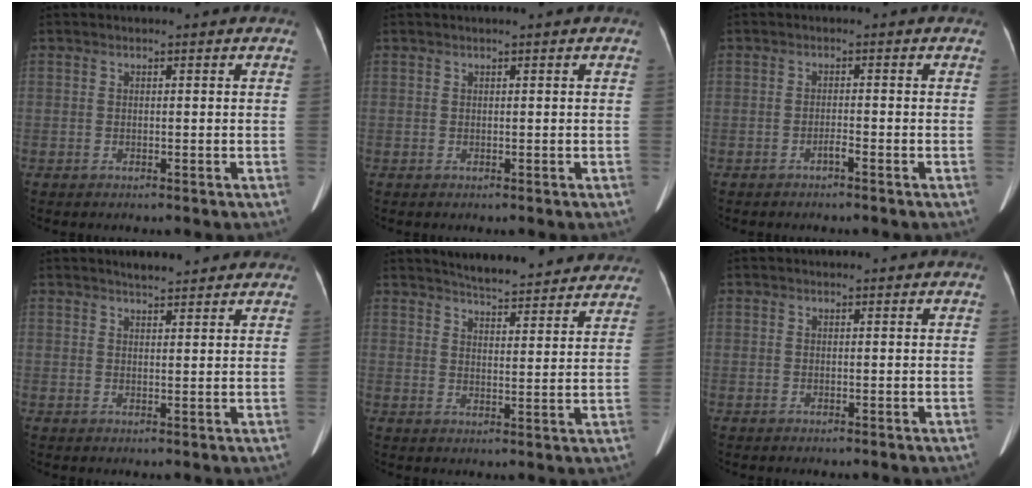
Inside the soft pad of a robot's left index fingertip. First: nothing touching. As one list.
[{"total": 0.0}, {"total": 1.1, "force": [-0.9, -0.1, 0.6], "torque": [-0.013, 0.001, -0.018]}, {"total": 5.2, "force": [4.8, 1.0, 1.9], "torque": [-0.028, 0.018, 0.058]}, {"total": 19.0, "force": [17.8, 3.0, 5.9], "torque": [-0.071, -0.021, 0.214]}, {"total": 1.2, "force": [1.1, 0.2, 0.2], "torque": [-0.011, 0.009, 0.014]}]